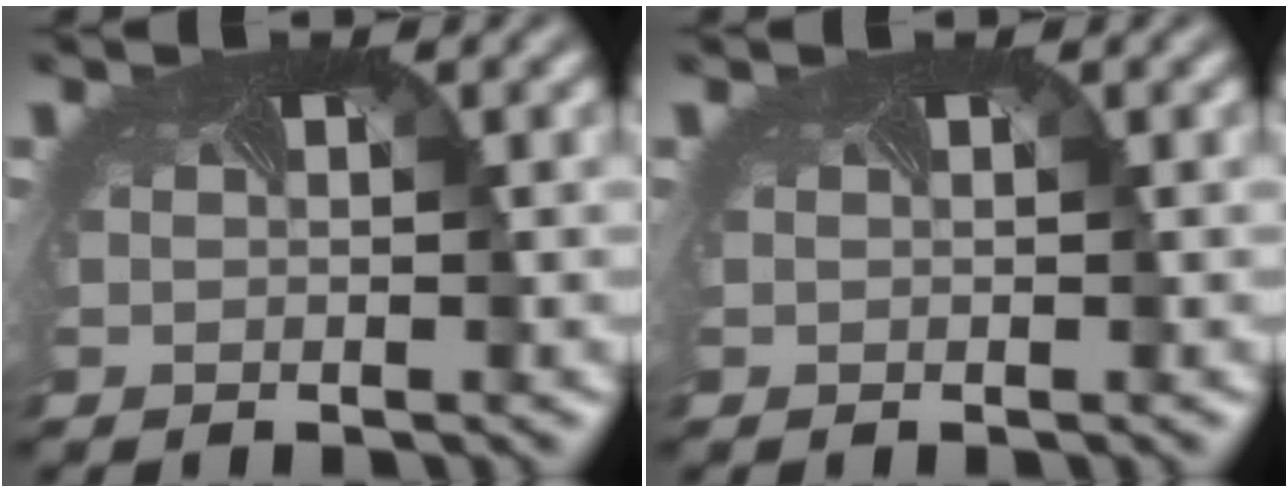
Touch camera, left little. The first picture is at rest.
{"total": 0.0}